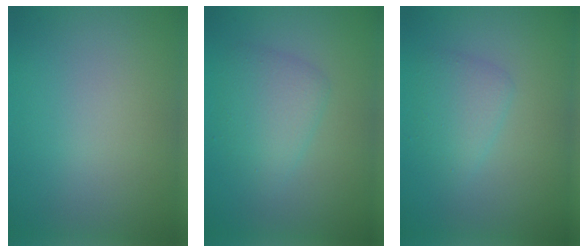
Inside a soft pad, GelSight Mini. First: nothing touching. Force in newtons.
{"total": 2.7, "press": 2.7, "slide": 0.1}
{"total": 2.1, "press": 2.1, "slide": 0.0}